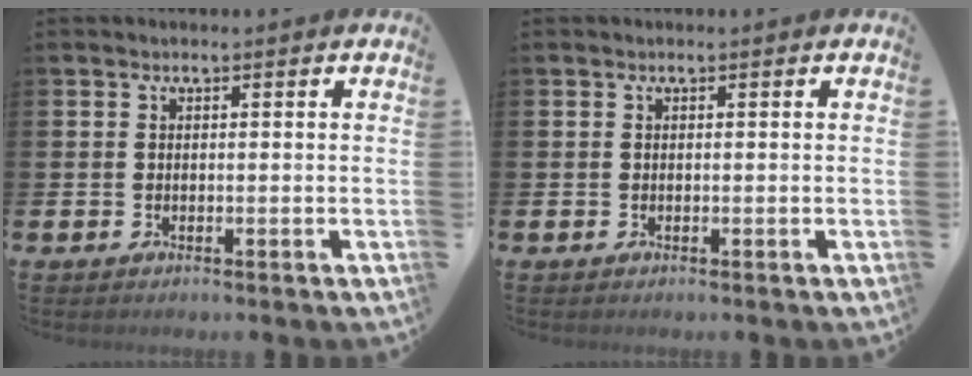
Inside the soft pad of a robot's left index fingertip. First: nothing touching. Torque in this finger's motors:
{"motor_torque": [0.01, -0.01, 0.00, 0.00]}